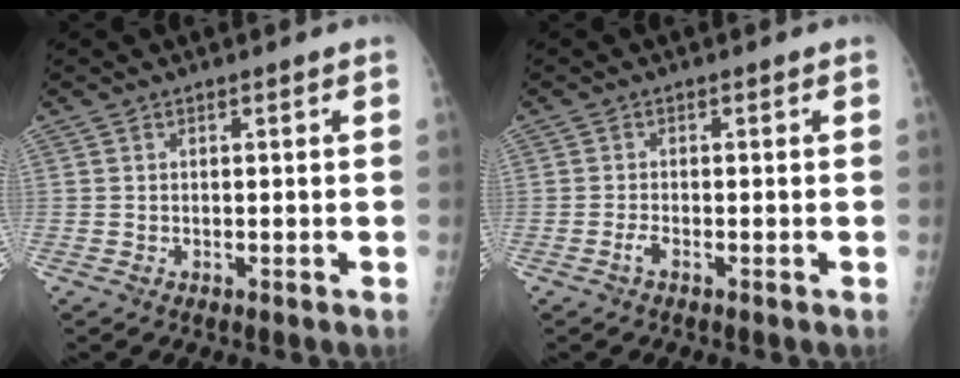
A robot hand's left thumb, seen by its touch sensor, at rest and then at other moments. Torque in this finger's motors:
{"motor_torque": [-0.28, 0.21, 0.06, 0.06, 0.00]}